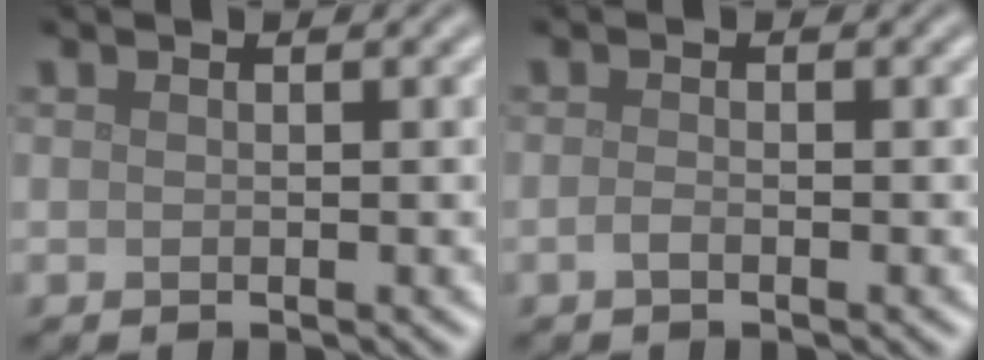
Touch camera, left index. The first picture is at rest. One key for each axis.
{"total": 0.7, "fx": -0.4, "fy": 0.3, "fz": 0.5, "tx": -0.014, "ty": -0.001, "tz": -0.009}